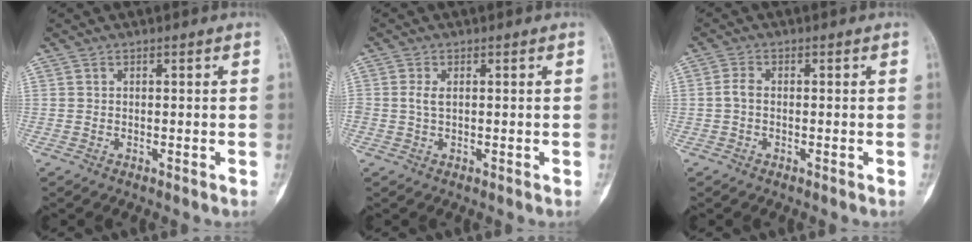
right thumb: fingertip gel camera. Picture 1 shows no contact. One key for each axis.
{"total": 1.6, "fx": 0.2, "fy": 0.9, "fz": 1.4, "tx": -0.033, "ty": 0.002, "tz": 0.004}
{"total": 2.0, "fx": -0.3, "fy": 1.3, "fz": 1.6, "tx": -0.031, "ty": 0.004, "tz": -0.011}